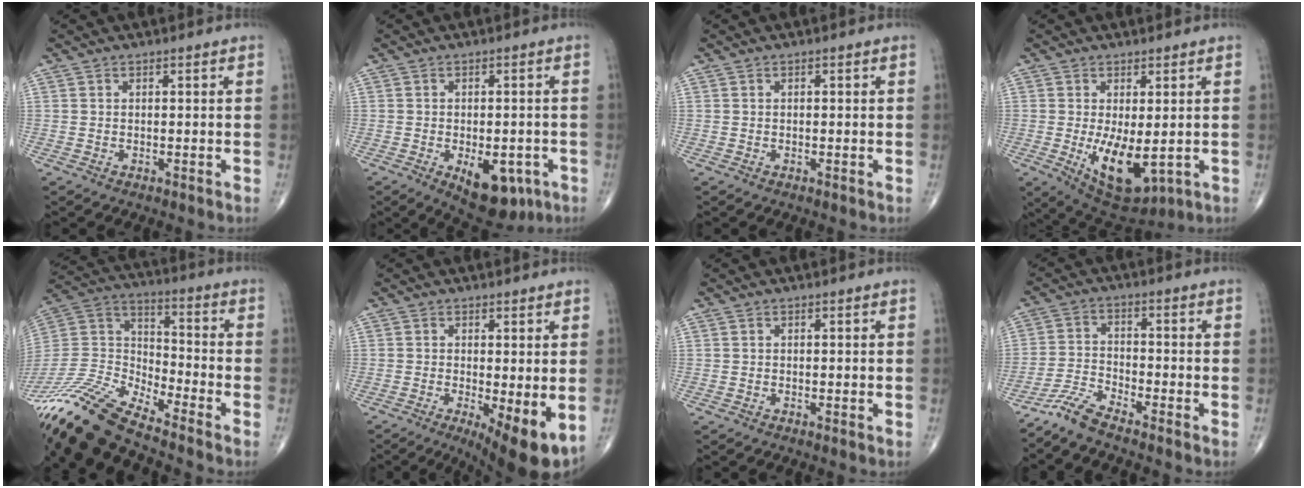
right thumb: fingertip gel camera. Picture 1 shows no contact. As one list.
[{"total": 10.6, "force": [-4.2, 5.5, 8.0], "torque": [-0.089, 0.004, -0.046]}, {"total": 0.0}, {"total": 10.2, "force": [-1.5, 4.6, 9.0], "torque": [-0.135, -0.025, -0.004]}, {"total": 15.2, "force": [-13.9, 1.6, 6.1], "torque": [-0.130, 0.067, -0.274]}, {"total": 9.0, "force": [-2.2, 2.5, 8.4], "torque": [-0.122, -0.020, -0.028]}, {"total": 0.0}, {"total": 4.8, "force": [-4.5, 0.1, 1.8], "torque": [-0.042, 0.015, -0.100]}]